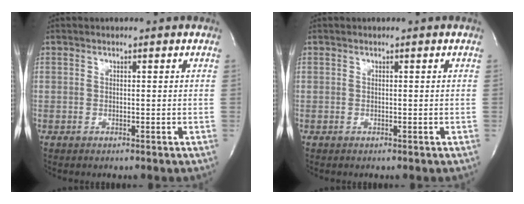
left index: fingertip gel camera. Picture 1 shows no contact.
{"total": 0.0}